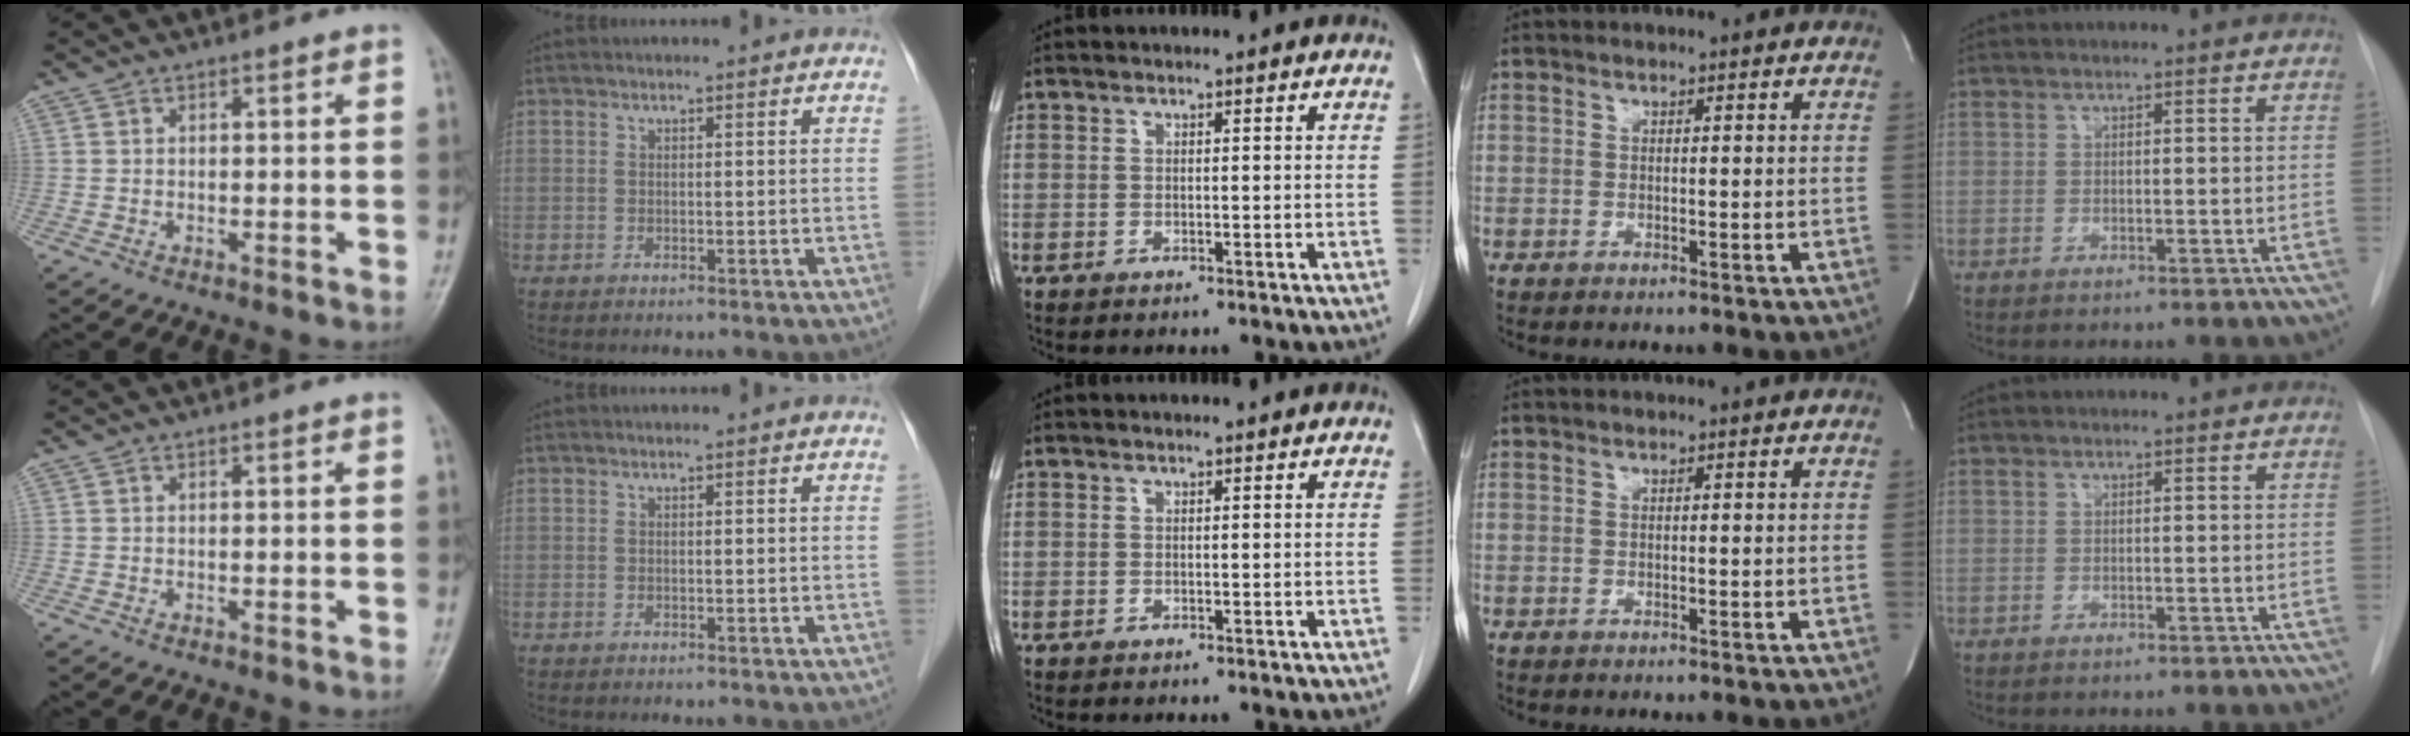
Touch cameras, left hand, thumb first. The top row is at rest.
{}